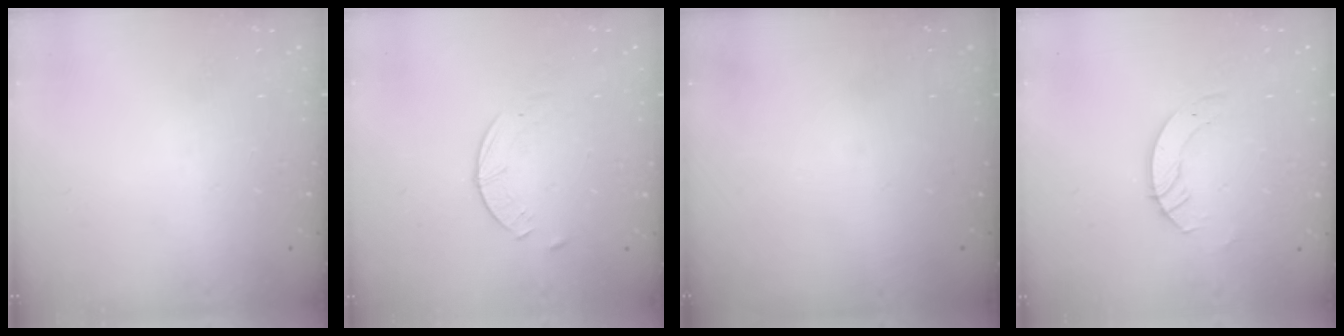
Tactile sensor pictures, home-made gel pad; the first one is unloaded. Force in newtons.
{"total": 3.0, "press": 3.0, "slide": 0.4}
{"total": 0.0}
{"total": 3.5, "press": 3.5, "slide": 0.3}